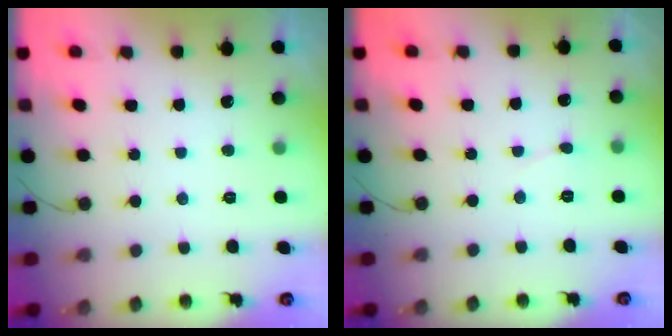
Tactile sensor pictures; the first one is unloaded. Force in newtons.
{"total": 2.5, "press": 2.5, "slide": 0.1}